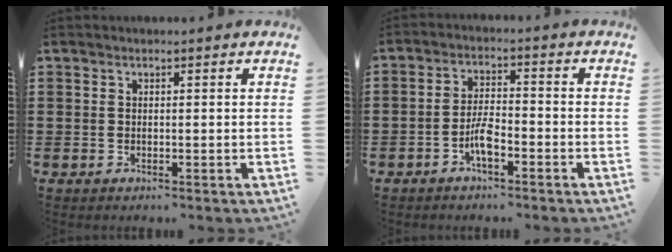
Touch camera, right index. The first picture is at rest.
{"total": 4.3, "force": [-2.1, 1.3, 3.5], "torque": [-0.080, 0.000, -0.045]}